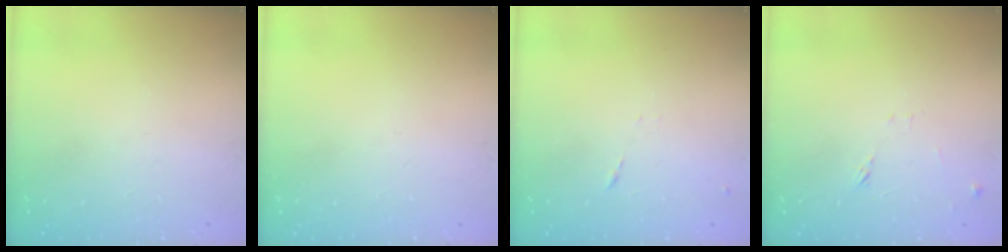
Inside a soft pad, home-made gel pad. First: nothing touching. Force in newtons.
{"total": 0.0}
{"total": 7.5, "press": 7.4, "slide": 0.6}
{"total": 9.4, "press": 9.4, "slide": 0.6}